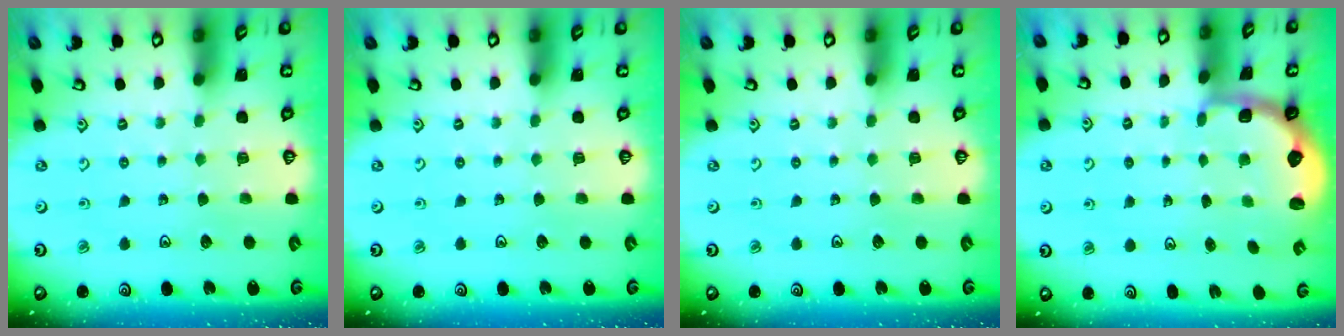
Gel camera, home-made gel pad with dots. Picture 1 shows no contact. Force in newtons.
{"total": 0.0}
{"total": 0.0}
{"total": 2.3, "press": 1.7, "slide": 1.5}